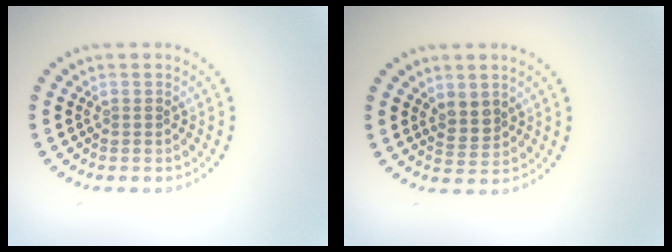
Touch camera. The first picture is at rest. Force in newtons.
{"total": 2.1, "press": 1.8, "slide": 1.0}